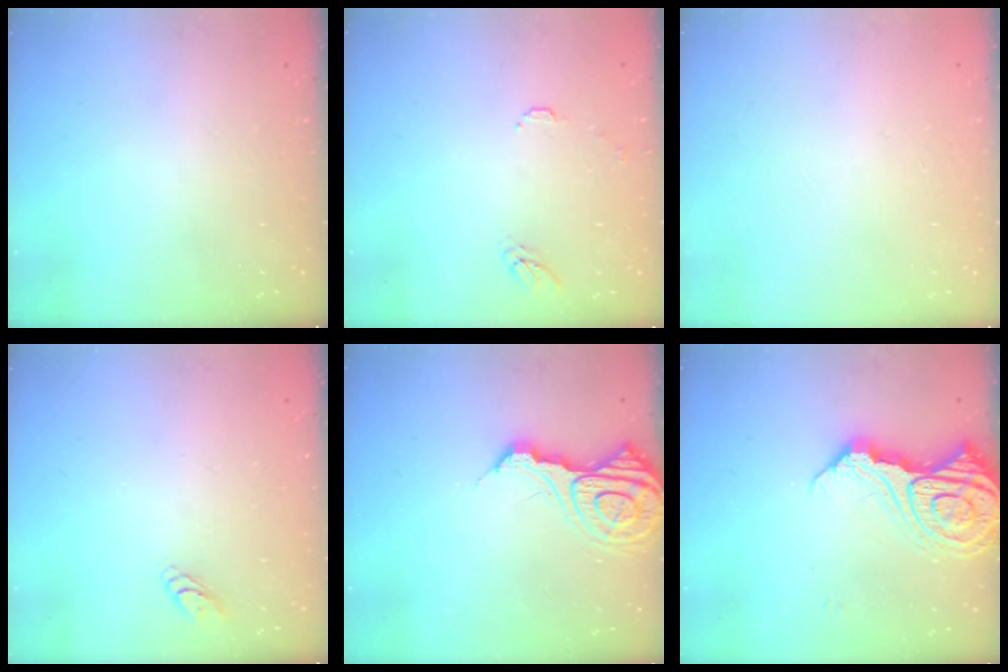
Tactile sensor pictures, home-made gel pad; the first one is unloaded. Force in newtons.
{"total": 8.0, "press": 8.0, "slide": 0.7}
{"total": 0.0}
{"total": 2.8, "press": 2.8, "slide": 0.3}
{"total": 13.8, "press": 13.7, "slide": 1.5}
{"total": 19.5, "press": 19.3, "slide": 2.3}